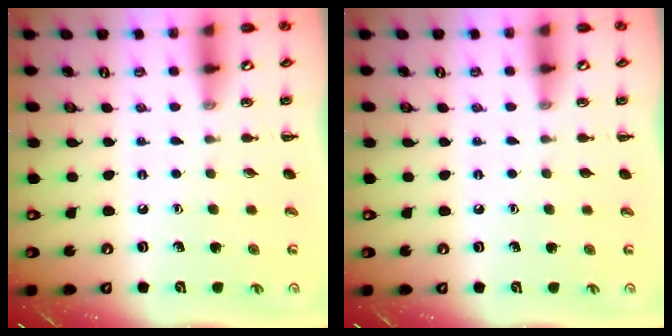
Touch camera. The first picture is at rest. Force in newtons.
{"total": 0.0}